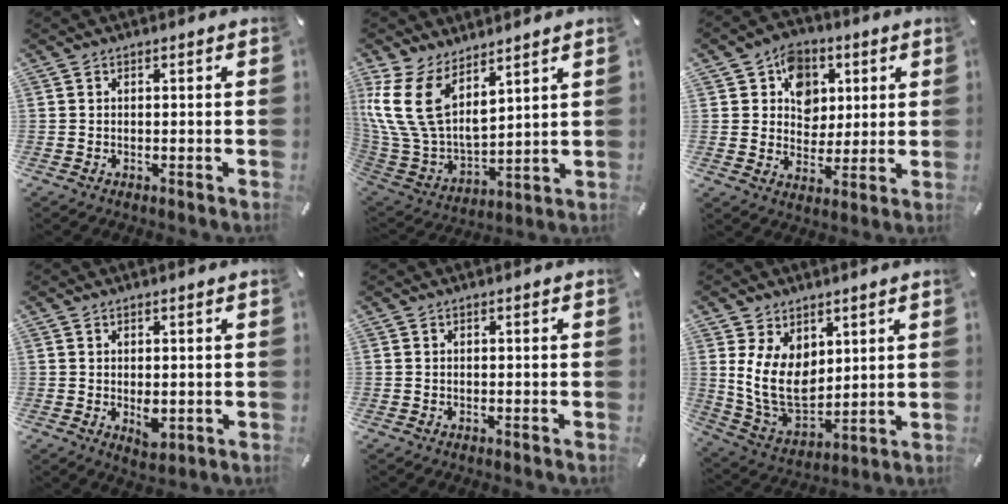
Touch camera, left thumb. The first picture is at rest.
{"total": 15.0, "force": [8.1, 8.9, 9.0], "torque": [-0.237, -0.057, 0.154]}
{"total": 9.6, "force": [2.7, 8.5, 3.3], "torque": [-0.048, -0.005, 0.048]}
{"total": 3.7, "force": [-0.3, 2.3, 2.9], "torque": [-0.034, -0.002, -0.002]}
{"total": 0.0}
{"total": 12.7, "force": [3.0, 9.4, 7.9], "torque": [-0.187, -0.027, 0.058]}